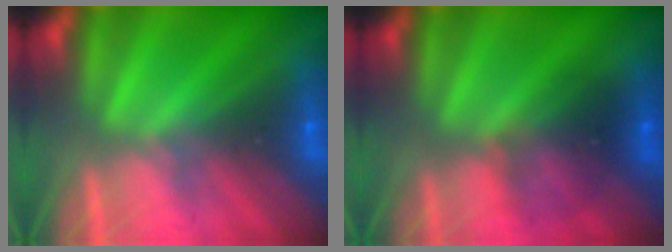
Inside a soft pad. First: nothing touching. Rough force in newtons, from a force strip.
{"total": 2.9}